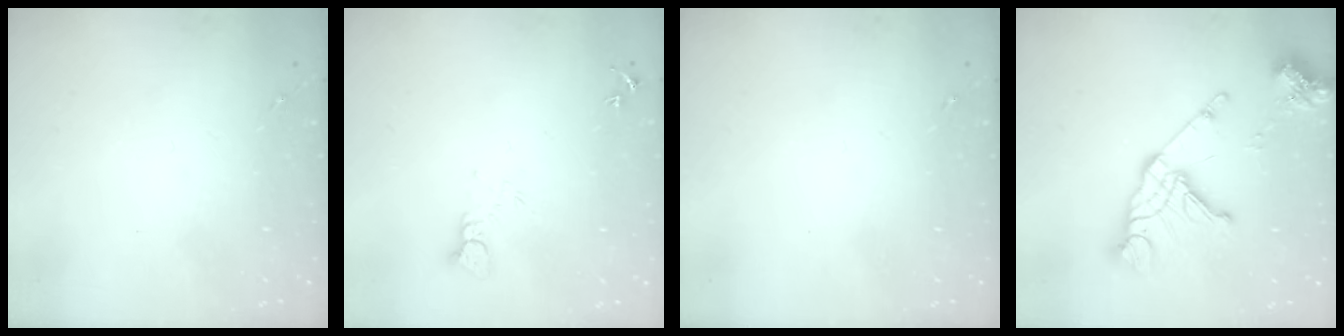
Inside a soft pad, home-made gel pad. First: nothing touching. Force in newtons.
{"total": 3.6, "press": 3.5, "slide": 0.3}
{"total": 0.0}
{"total": 17.5, "press": 17.4, "slide": 2.2}